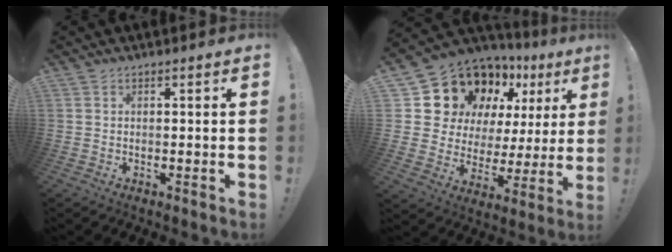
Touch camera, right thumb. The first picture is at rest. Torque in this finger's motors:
{"motor_torque": [0.52, 0.61, 0.07, 0.29, 0.31]}